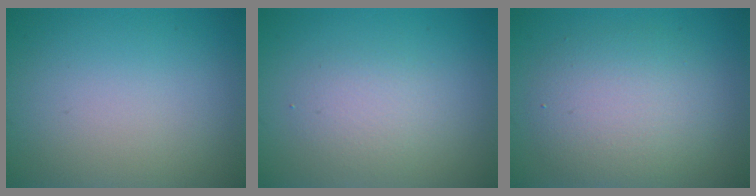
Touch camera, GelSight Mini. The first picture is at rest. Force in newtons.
{"total": 2.2, "press": 2.2, "slide": 0.1}
{"total": 5.0, "press": 5.0, "slide": 0.2}